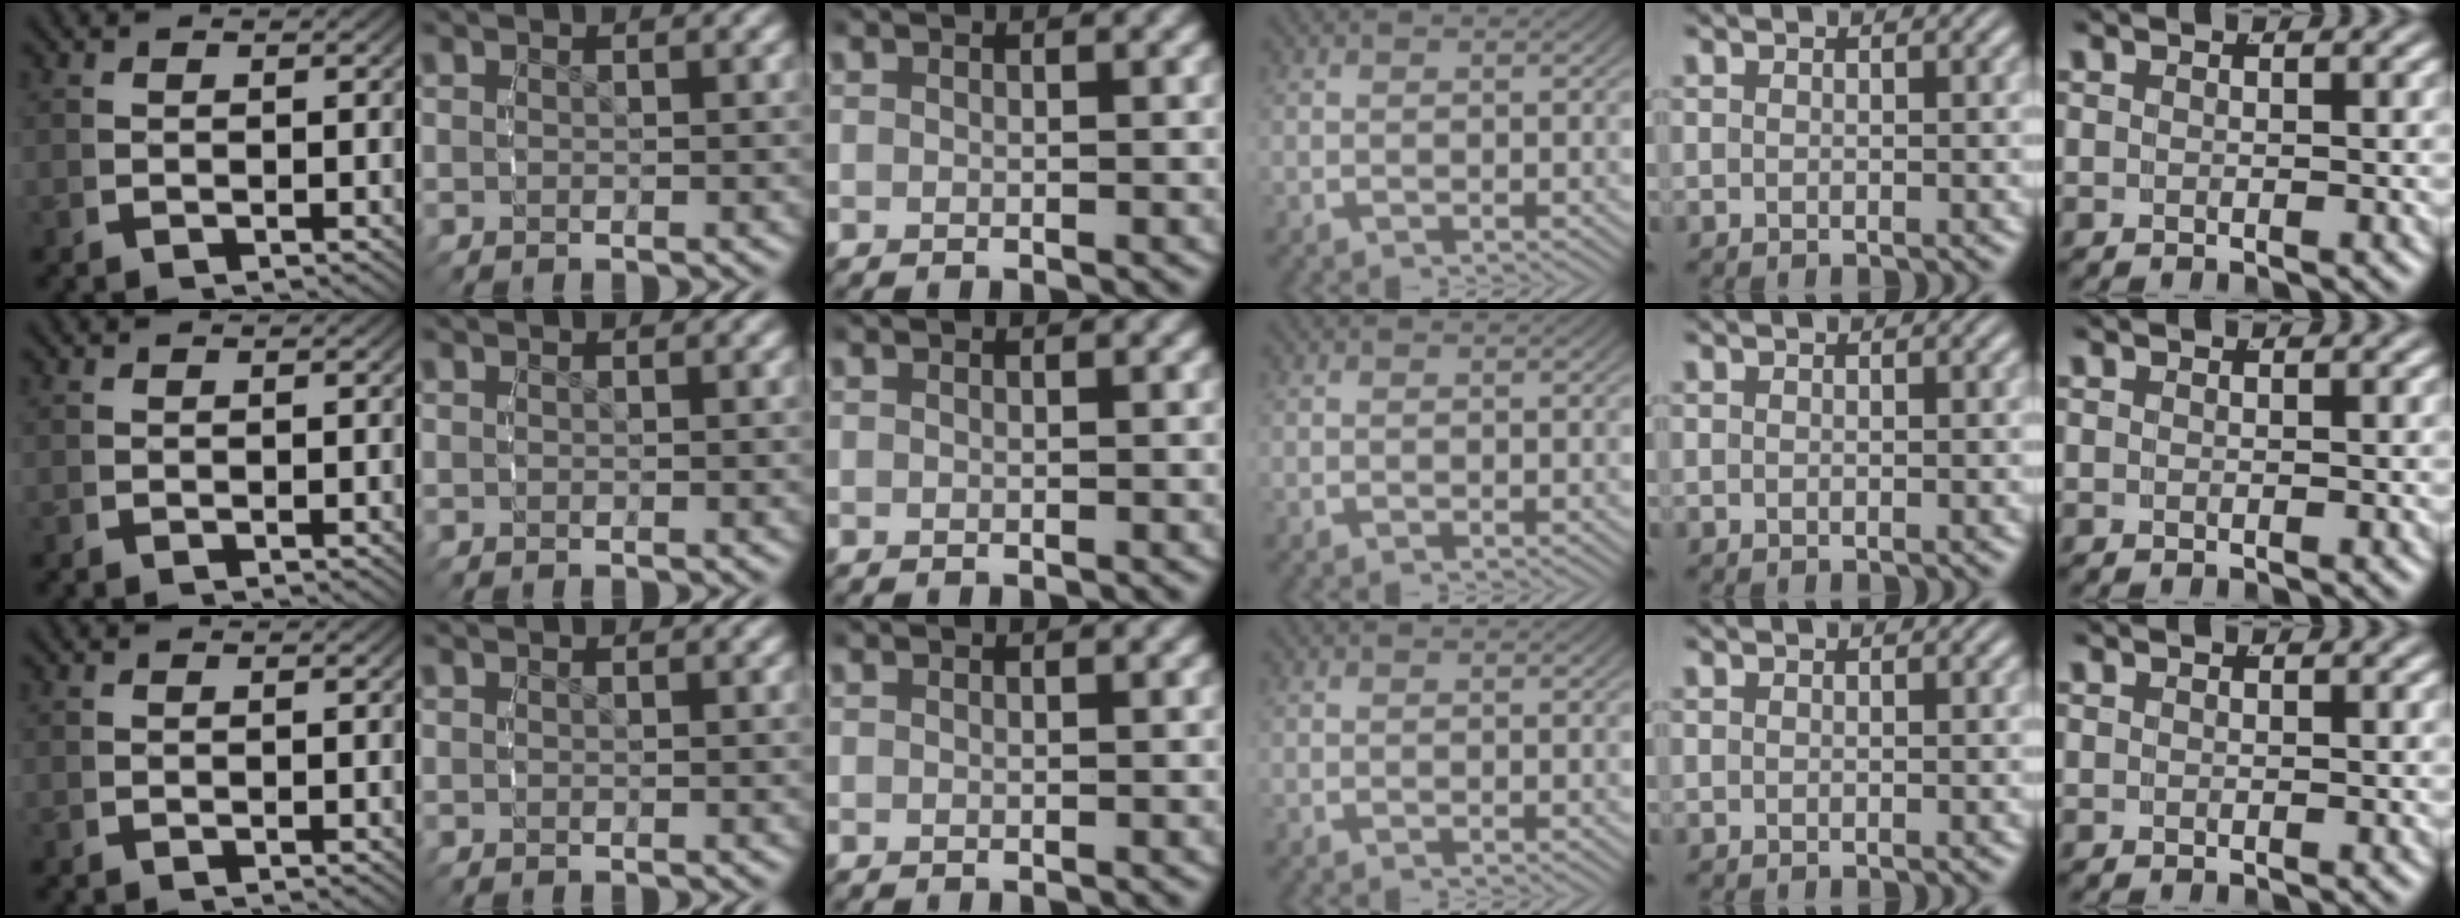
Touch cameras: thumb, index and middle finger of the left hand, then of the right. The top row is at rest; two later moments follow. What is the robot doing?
{"motion": "reach", "object": "stress ball aka squeeze ball"}